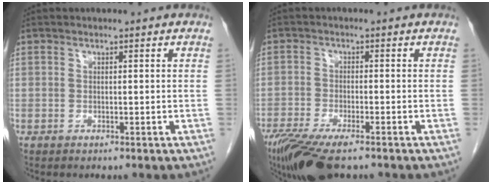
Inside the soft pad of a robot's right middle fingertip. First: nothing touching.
{"total": 10.3, "force": [-7.4, 2.3, 6.8], "torque": [-0.115, -0.022, -0.122]}